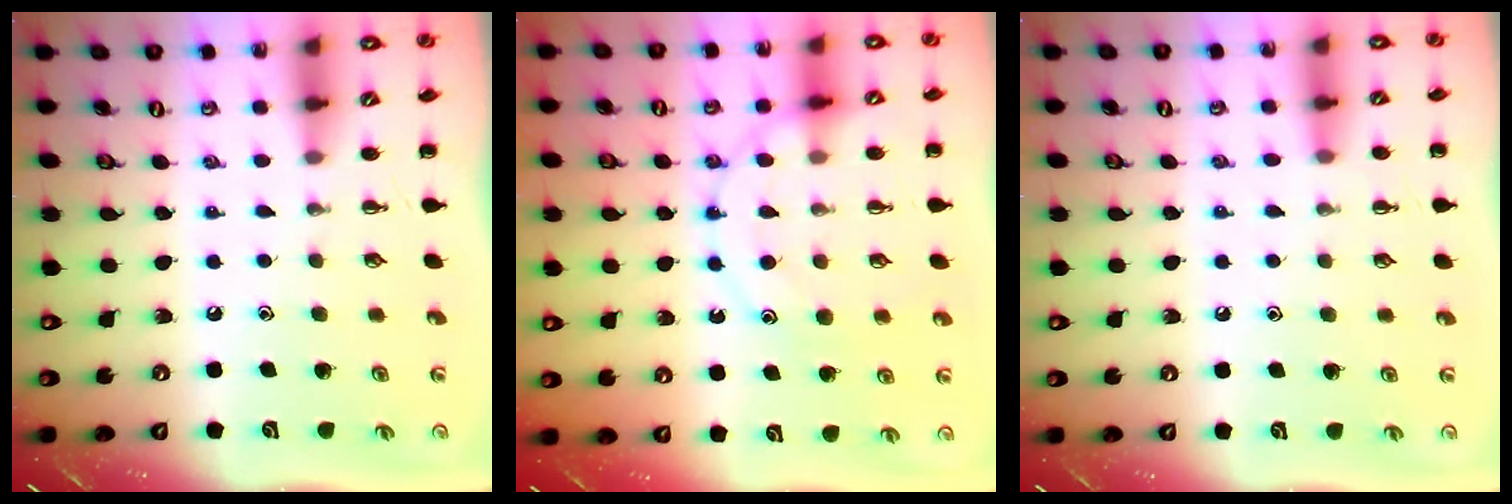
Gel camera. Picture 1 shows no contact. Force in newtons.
{"total": 14.2, "press": 14.1, "slide": 1.3}
{"total": 7.2, "press": 6.8, "slide": 2.3}